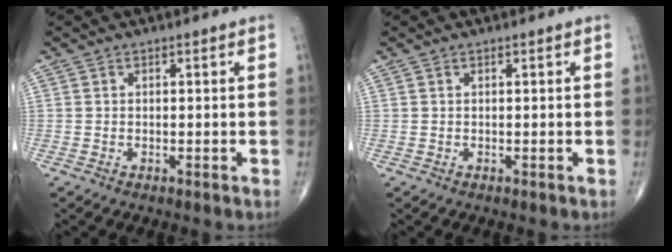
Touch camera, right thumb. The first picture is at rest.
{"total": 0.0}